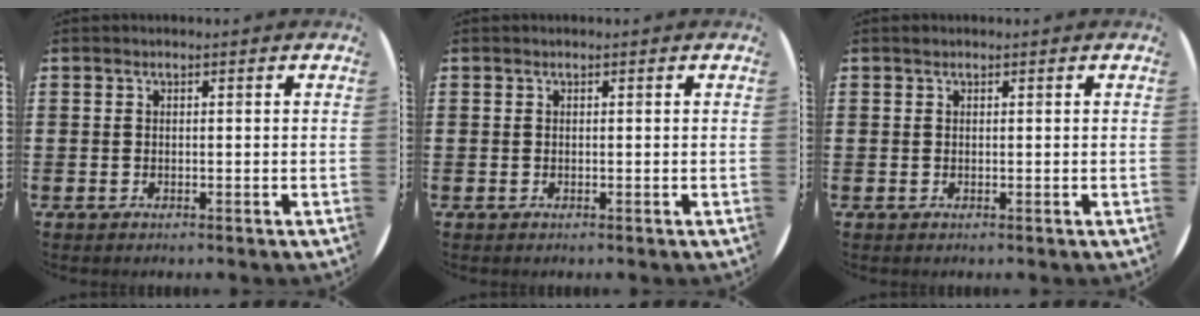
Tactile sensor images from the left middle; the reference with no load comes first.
{"total": 0.0}
{"total": 0.0}